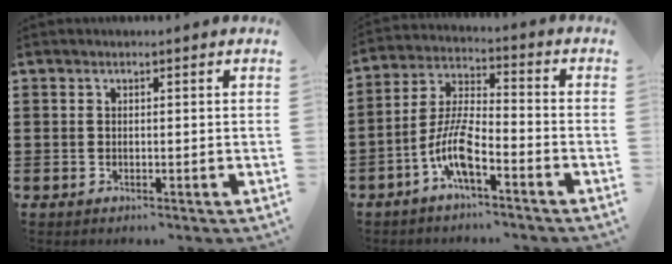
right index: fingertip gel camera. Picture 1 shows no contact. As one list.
[{"total": 7.8, "force": [-4.3, 2.0, 6.1], "torque": [-0.148, -0.006, -0.089]}]